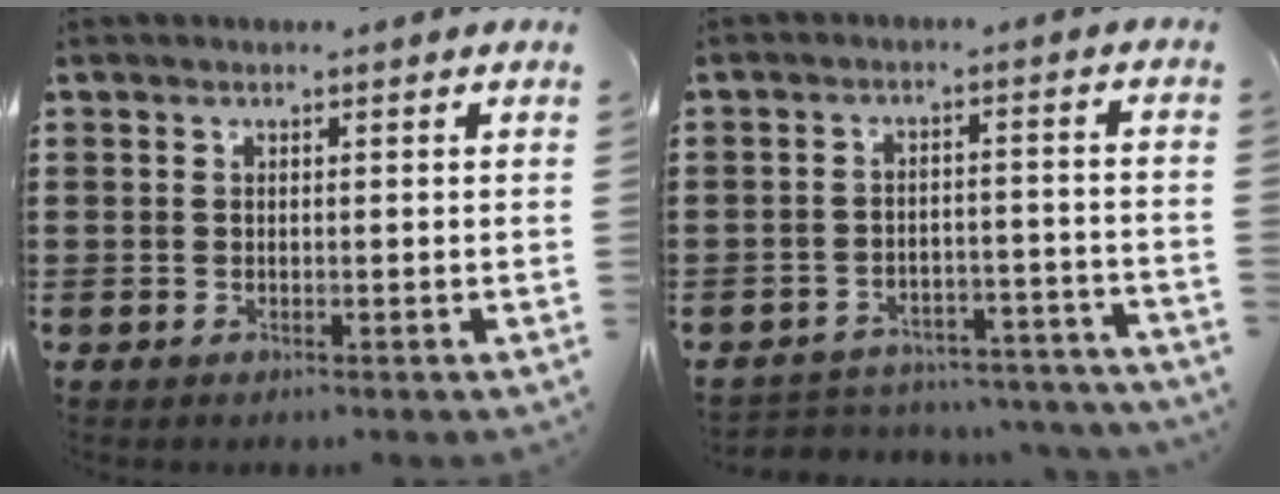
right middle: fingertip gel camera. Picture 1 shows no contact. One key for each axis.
{"total": 4.2, "fx": -4.1, "fy": 0.5, "fz": 0.1, "tx": -0.008, "ty": 0.004, "tz": -0.088}